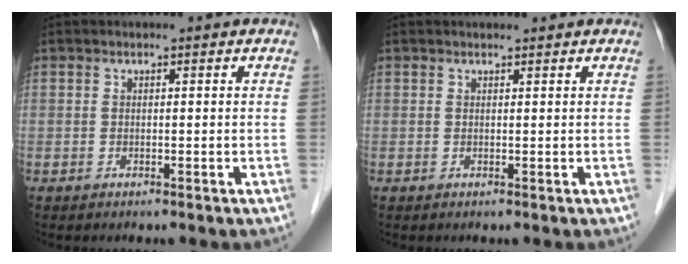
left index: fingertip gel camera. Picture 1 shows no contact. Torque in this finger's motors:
{"motor_torque": [0.04, -0.02, -0.01, -0.01]}